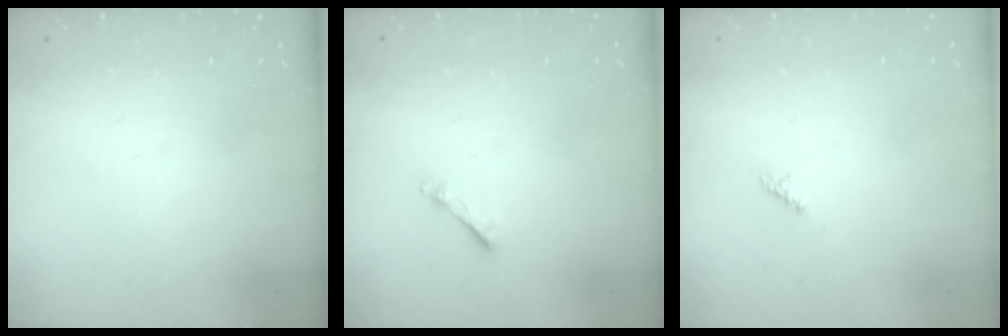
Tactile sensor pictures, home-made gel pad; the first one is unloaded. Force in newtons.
{"total": 1.0, "press": 1.0, "slide": 0.2}
{"total": 1.1, "press": 1.1, "slide": 0.3}